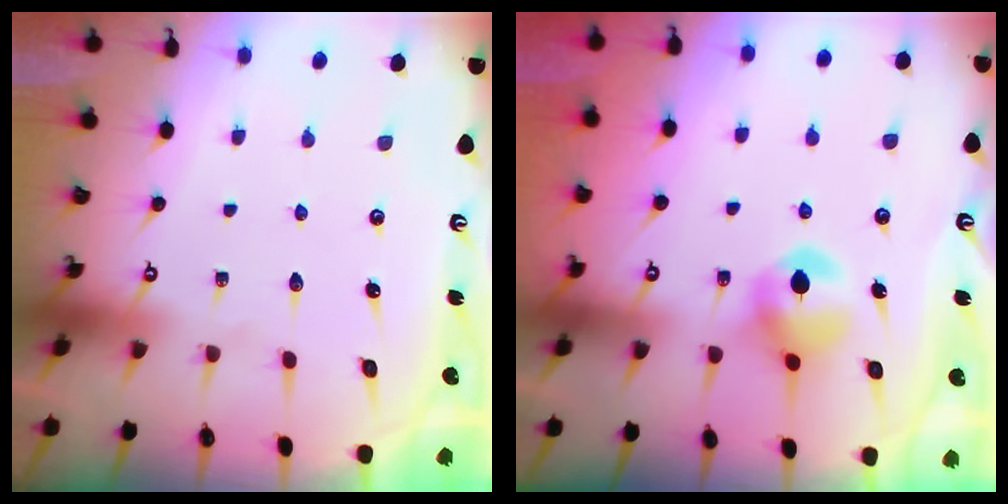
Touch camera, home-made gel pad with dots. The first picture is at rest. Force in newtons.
{"total": 7.9, "press": 7.8, "slide": 0.6}